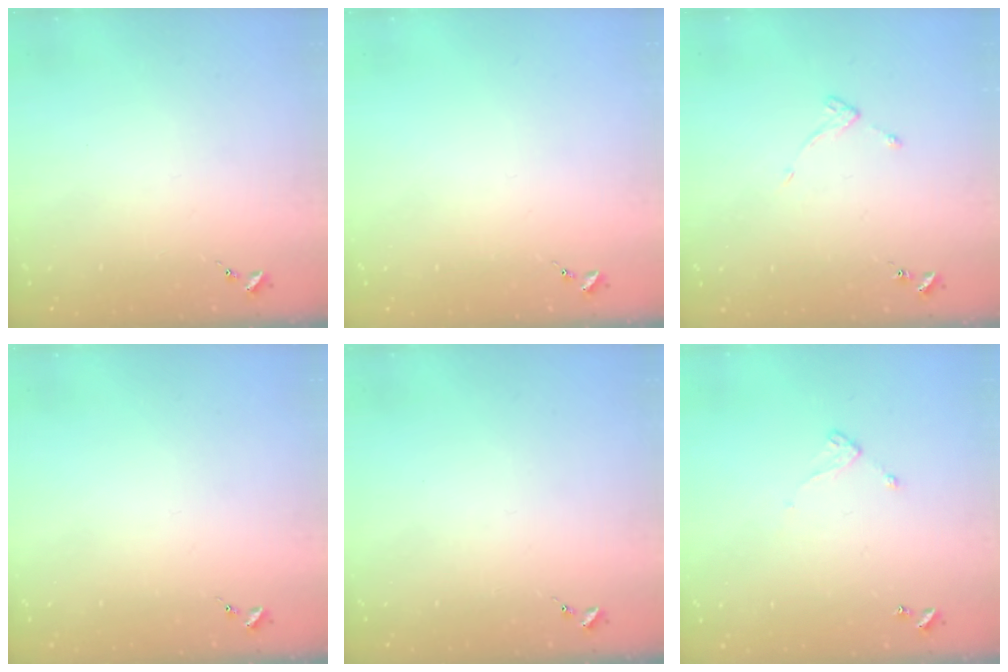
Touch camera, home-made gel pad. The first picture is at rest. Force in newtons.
{"total": 0.0}
{"total": 3.6, "press": 3.6, "slide": 0.6}
{"total": 0.0}
{"total": 0.0}
{"total": 5.8, "press": 5.8, "slide": 0.5}